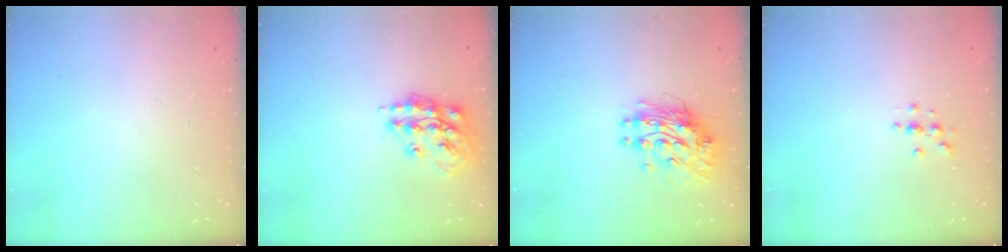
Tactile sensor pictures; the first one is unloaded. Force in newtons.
{"total": 15.1, "press": 15.0, "slide": 1.0}
{"total": 11.5, "press": 11.5, "slide": 1.0}
{"total": 3.0, "press": 3.0, "slide": 0.4}